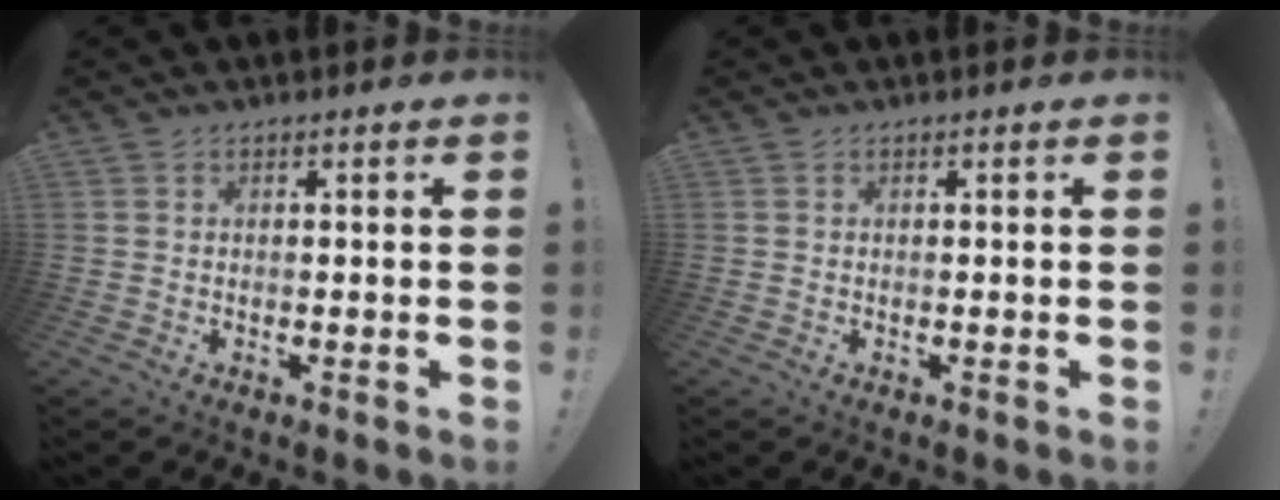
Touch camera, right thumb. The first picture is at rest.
{"total": 0.0}